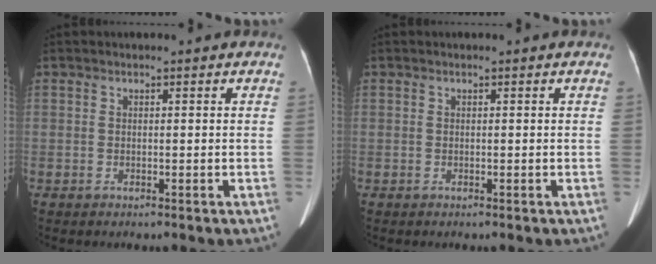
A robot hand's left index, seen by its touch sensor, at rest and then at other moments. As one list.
[{"total": 0.0}]